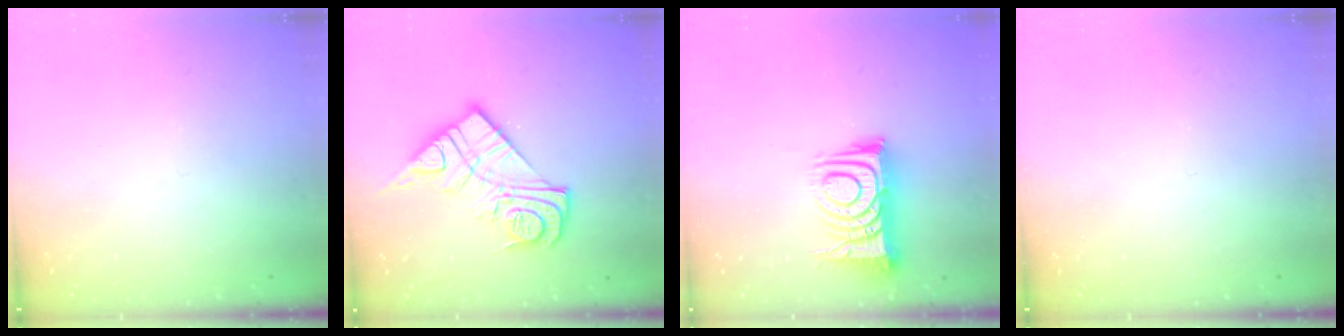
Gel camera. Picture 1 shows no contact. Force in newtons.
{"total": 17.5, "press": 17.5, "slide": 1.3}
{"total": 13.1, "press": 13.0, "slide": 1.0}
{"total": 0.0}